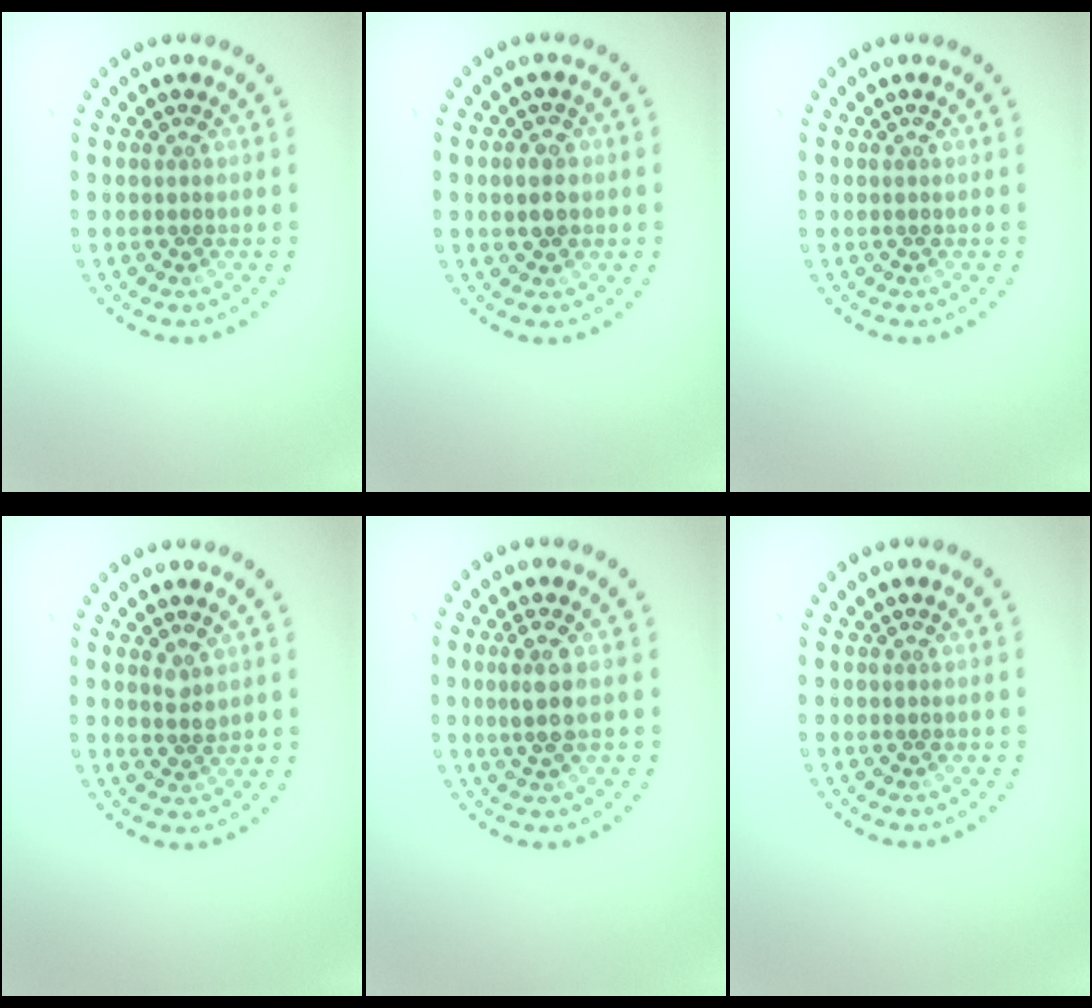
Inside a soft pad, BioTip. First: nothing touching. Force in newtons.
{"total": 2.1, "press": 2.1, "slide": 0.2}
{"total": 0.0}
{"total": 1.3, "press": 1.2, "slide": 0.6}
{"total": 2.1, "press": 1.8, "slide": 1.1}
{"total": 0.0}